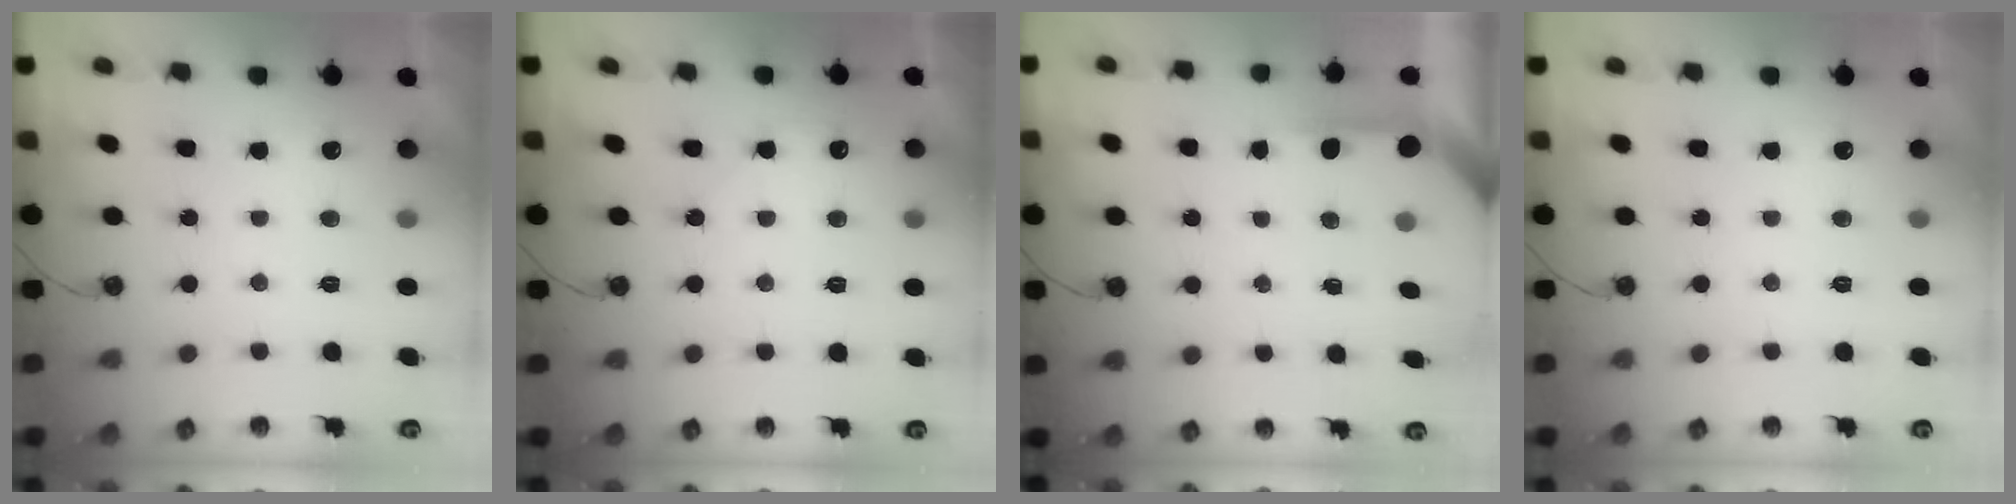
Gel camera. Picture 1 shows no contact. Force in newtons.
{"total": 4.9, "press": 4.8, "slide": 0.8}
{"total": 3.9, "press": 3.9, "slide": 0.3}
{"total": 0.0}